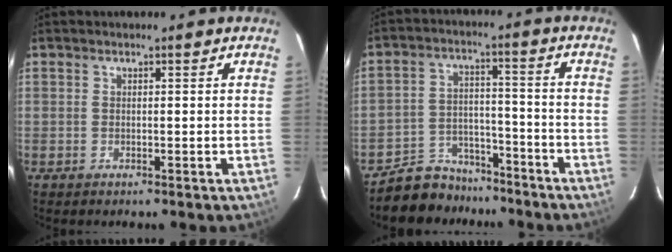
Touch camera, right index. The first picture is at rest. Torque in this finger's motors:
{"motor_torque": [0.28, -0.42, -0.08, -0.10]}